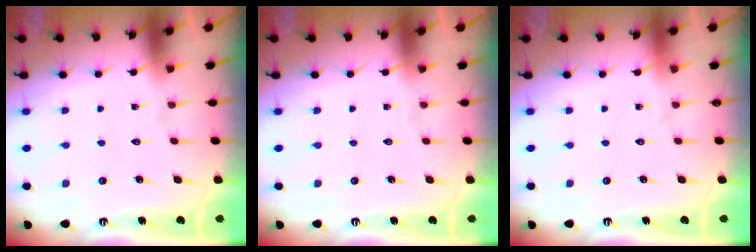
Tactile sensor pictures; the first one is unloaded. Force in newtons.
{"total": 0.0}
{"total": 0.0}